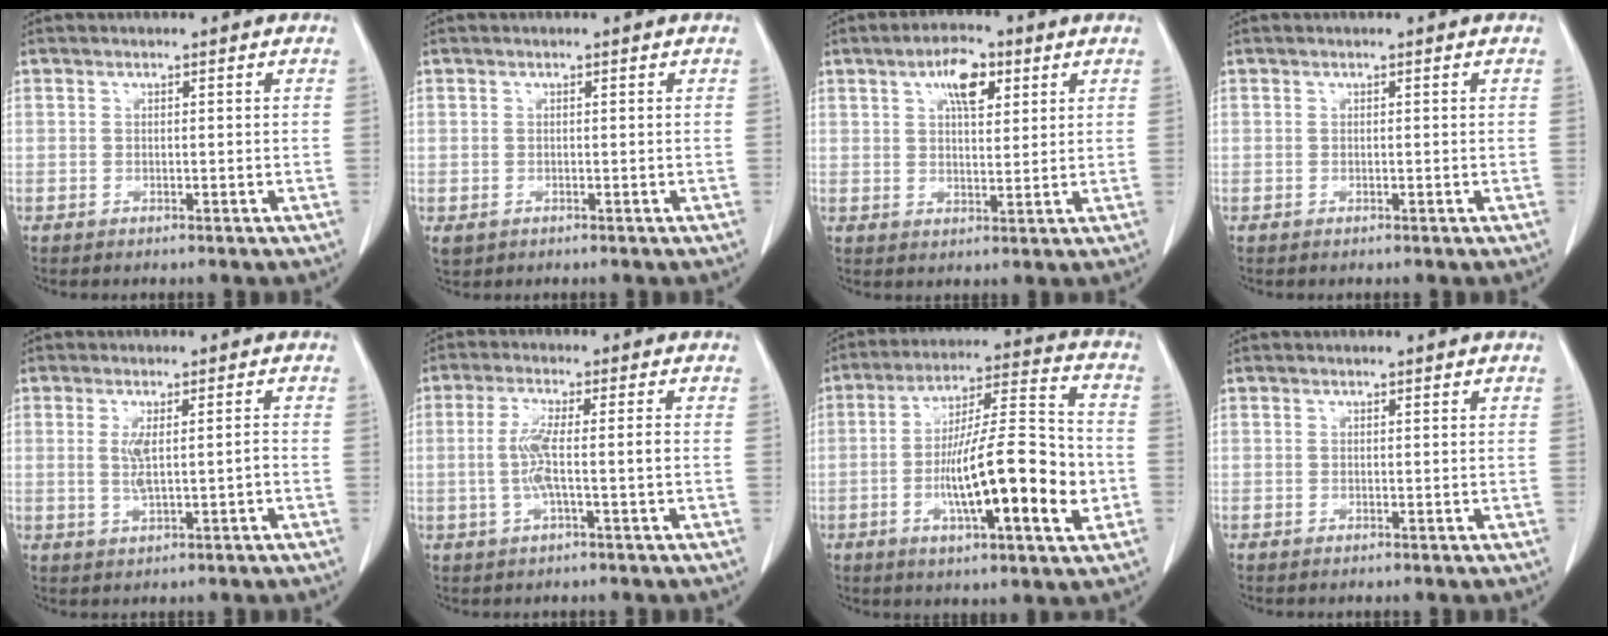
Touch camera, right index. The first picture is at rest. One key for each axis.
{"total": 1.3, "fx": -0.3, "fy": 1.2, "fz": 0.4, "tx": -0.008, "ty": 0.003, "tz": 0.002}
{"total": 6.2, "fx": 3.0, "fy": 2.5, "fz": 4.9, "tx": -0.084, "ty": 0.008, "tz": 0.047}
{"total": 0.0}
{"total": 3.8, "fx": -0.2, "fy": 0.6, "fz": 3.8, "tx": -0.071, "ty": -0.001, "tz": 0.003}
{"total": 5.3, "fx": -0.7, "fy": 0.2, "fz": 5.2, "tx": -0.110, "ty": 0.002, "tz": -0.014}
{"total": 17.9, "fx": -3.9, "fy": 2.6, "fz": 17.3, "tx": -0.289, "ty": 0.007, "tz": -0.062}
{"total": 0.0}